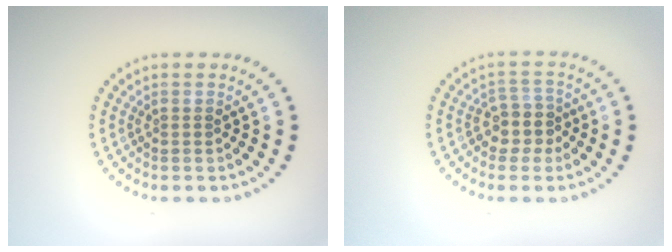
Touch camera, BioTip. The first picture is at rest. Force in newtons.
{"total": 2.6, "press": 2.2, "slide": 1.4}